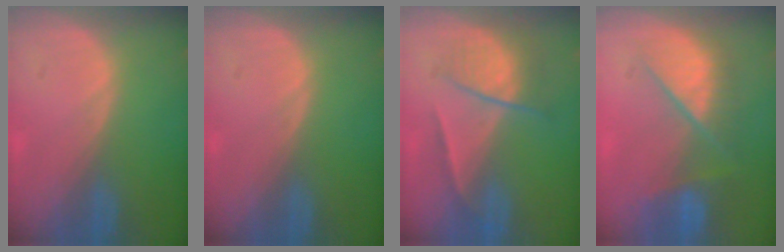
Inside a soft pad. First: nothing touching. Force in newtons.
{"total": 0.0}
{"total": 6.7, "press": 5.8, "slide": 3.5}
{"total": 9.4, "press": 8.2, "slide": 4.7}